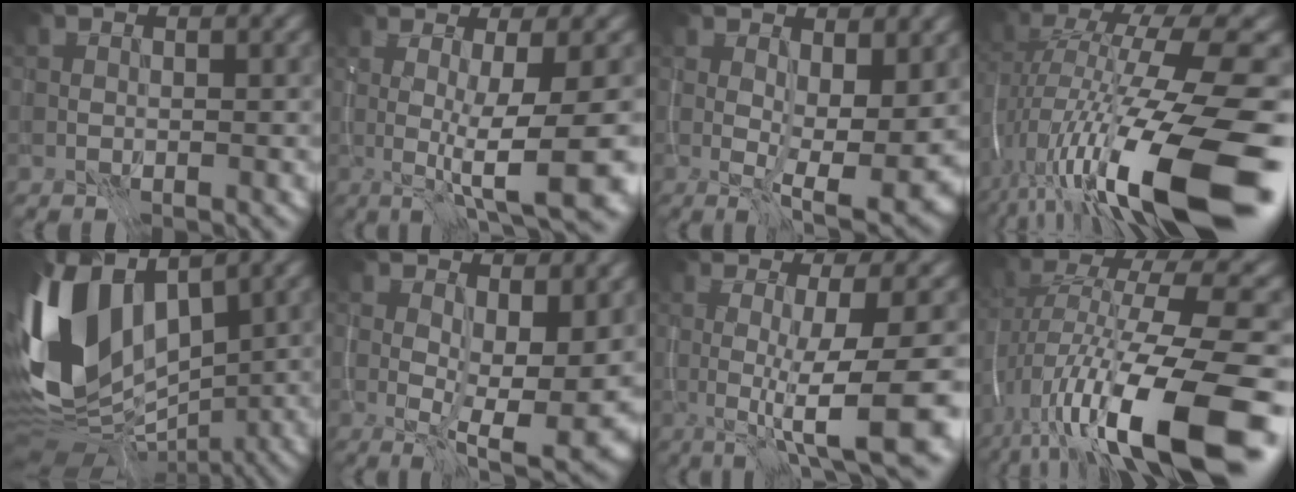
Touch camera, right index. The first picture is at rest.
{"total": 9.7, "force": [-1.2, 1.8, 9.4], "torque": [-0.128, -0.002, -0.004]}
{"total": 8.5, "force": [1.0, 2.7, 8.0], "torque": [-0.125, -0.012, 0.029]}
{"total": 16.4, "force": [-3.8, 4.2, 15.4], "torque": [-0.266, 0.009, -0.056]}
{"total": 13.6, "force": [1.7, 8.5, 10.5], "torque": [-0.232, 0.008, 0.019]}
{"total": 9.6, "force": [1.4, 3.3, 8.9], "torque": [-0.138, -0.012, 0.038]}
{"total": 10.8, "force": [-1.7, 2.0, 10.5], "torque": [-0.128, -0.002, -0.011]}
{"total": 15.4, "force": [-4.9, 4.2, 14.0], "torque": [-0.249, 0.007, -0.073]}